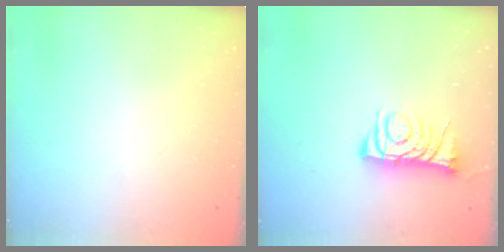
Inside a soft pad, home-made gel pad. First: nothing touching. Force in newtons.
{"total": 8.0, "press": 7.9, "slide": 1.1}